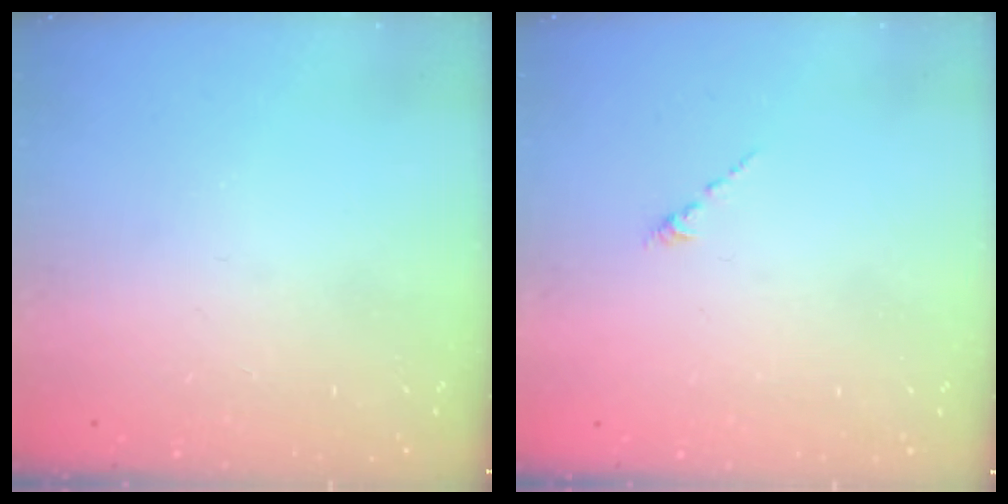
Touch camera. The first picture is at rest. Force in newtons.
{"total": 0.0}